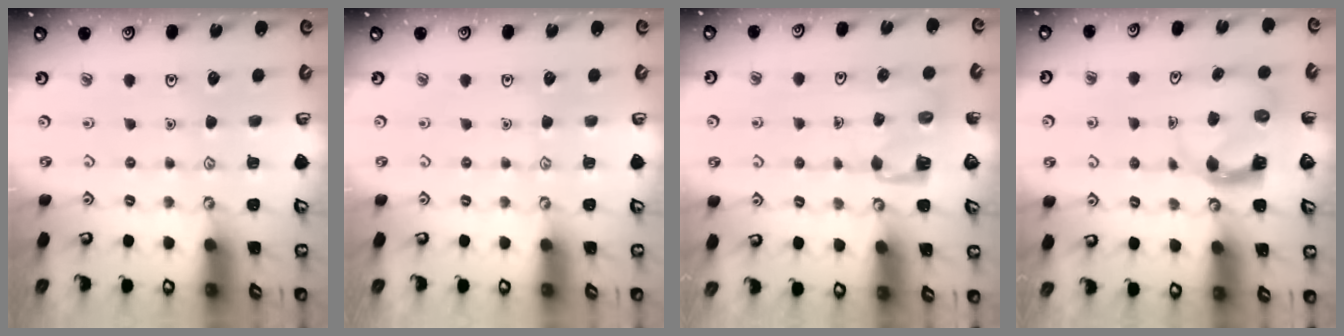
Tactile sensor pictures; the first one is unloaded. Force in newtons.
{"total": 0.0}
{"total": 3.8, "press": 3.8, "slide": 0.3}
{"total": 3.9, "press": 3.9, "slide": 0.3}